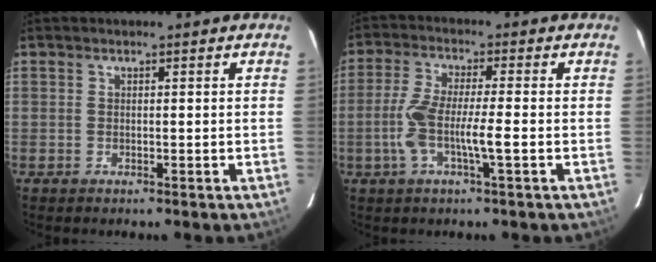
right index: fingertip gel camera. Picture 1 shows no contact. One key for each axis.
{"total": 7.4, "fx": -1.8, "fy": 0.5, "fz": 7.2, "tx": -0.147, "ty": 0.003, "tz": -0.037}